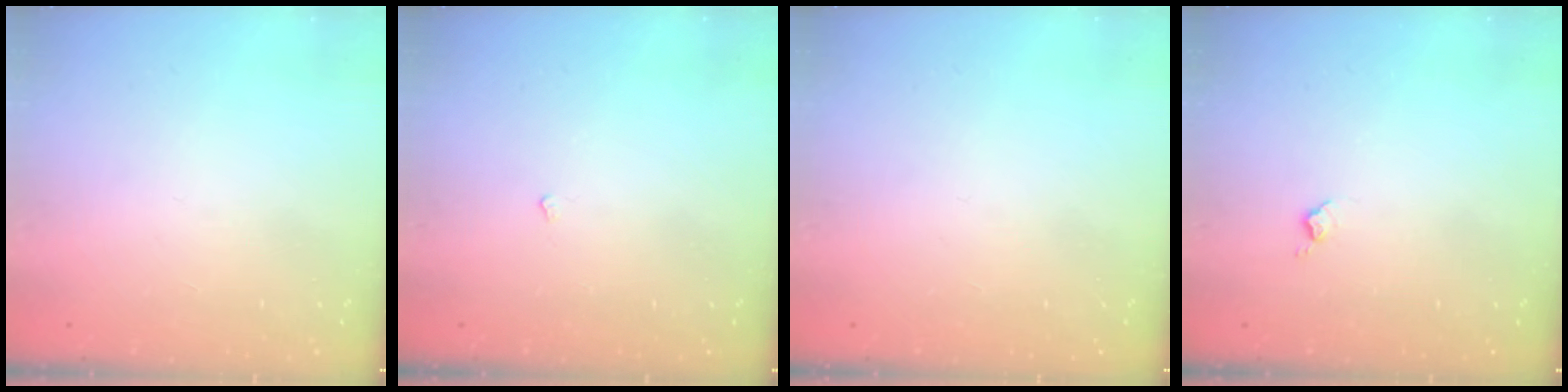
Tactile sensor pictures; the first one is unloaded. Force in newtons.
{"total": 2.2, "press": 2.1, "slide": 0.4}
{"total": 0.0}
{"total": 5.6, "press": 5.6, "slide": 0.7}